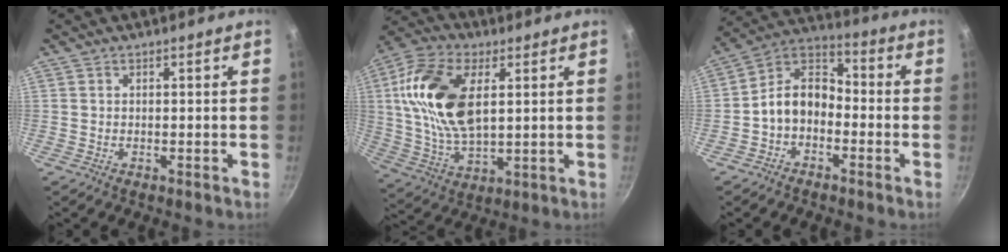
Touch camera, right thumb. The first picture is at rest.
{"total": 18.8, "force": [4.2, 10.4, 15.1], "torque": [-0.280, -0.003, 0.079]}
{"total": 9.8, "force": [-2.8, 7.0, 6.2], "torque": [-0.086, 0.054, -0.074]}